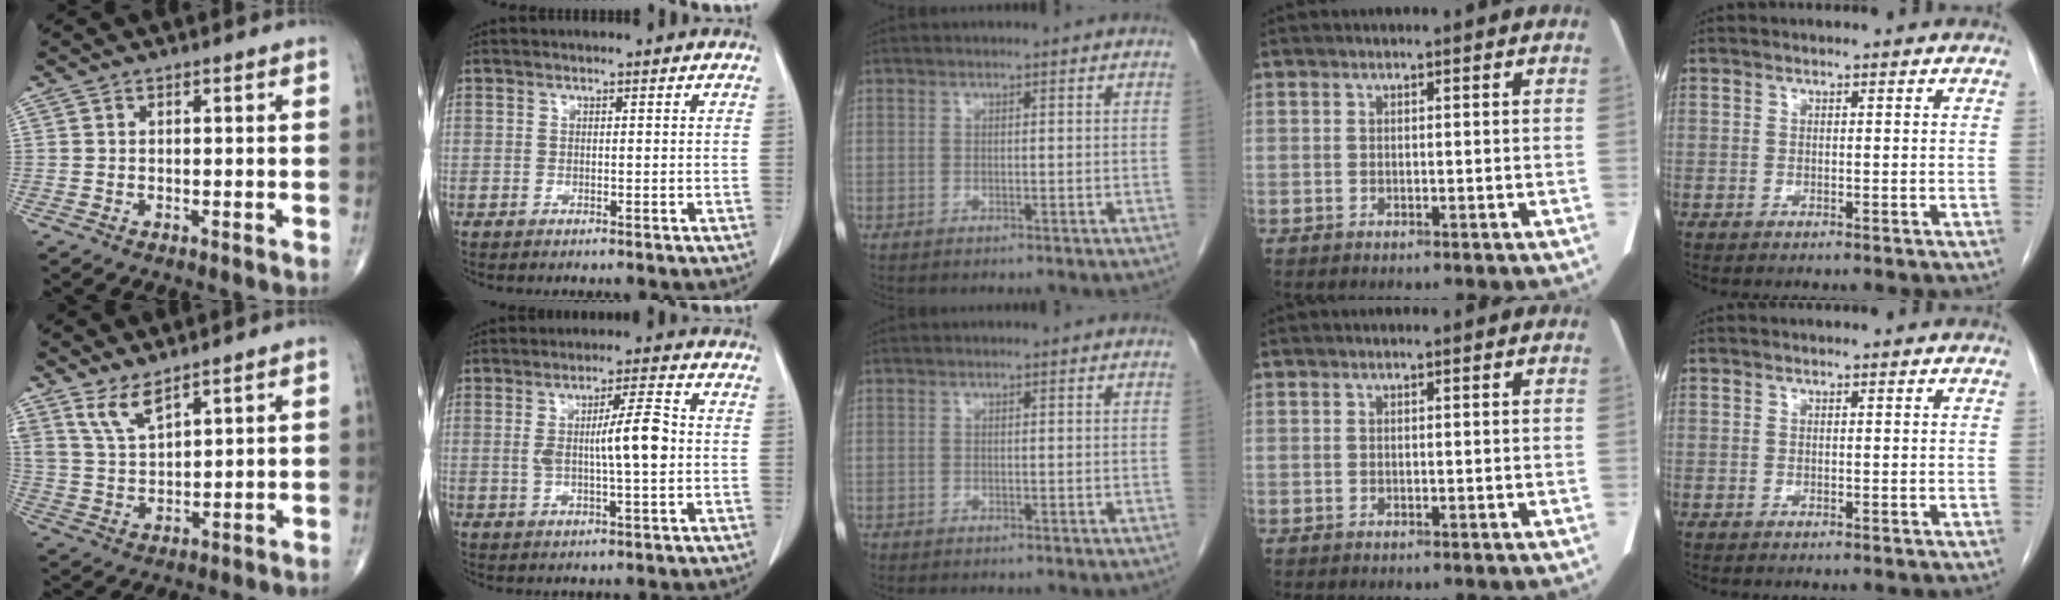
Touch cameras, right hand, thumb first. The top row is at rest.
{"thumb": {"total": 5.9, "force": [4.5, 1.6, 3.4], "torque": [-0.066, -0.030, 0.097]}, "index": {"total": 7.4, "force": [0.1, 0.8, 7.4], "torque": [-0.126, 0.006, 0.001]}}